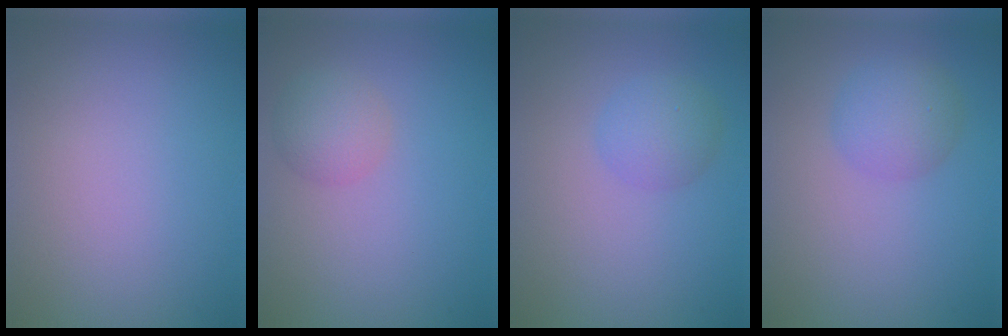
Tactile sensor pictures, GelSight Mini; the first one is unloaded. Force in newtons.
{"total": 2.6, "press": 2.6, "slide": 0.0}
{"total": 2.2, "press": 2.2, "slide": 0.0}
{"total": 2.9, "press": 2.9, "slide": 0.1}